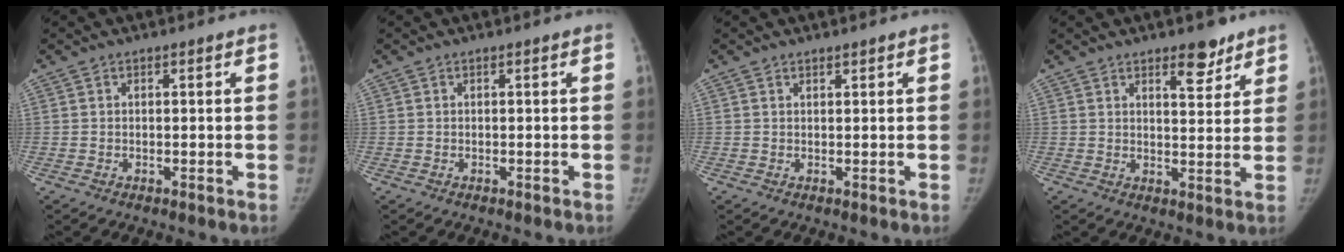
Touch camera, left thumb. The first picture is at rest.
{"total": 0.0}
{"total": 0.6, "force": [0.6, 0.2, 0.0], "torque": [0.005, -0.005, 0.009]}
{"total": 6.0, "force": [4.2, 2.4, 3.5], "torque": [-0.027, -0.028, 0.059]}